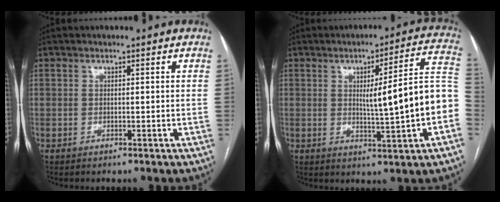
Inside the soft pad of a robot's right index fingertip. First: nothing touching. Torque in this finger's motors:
{"motor_torque": [0.88, -0.13, 0.34, 0.12]}